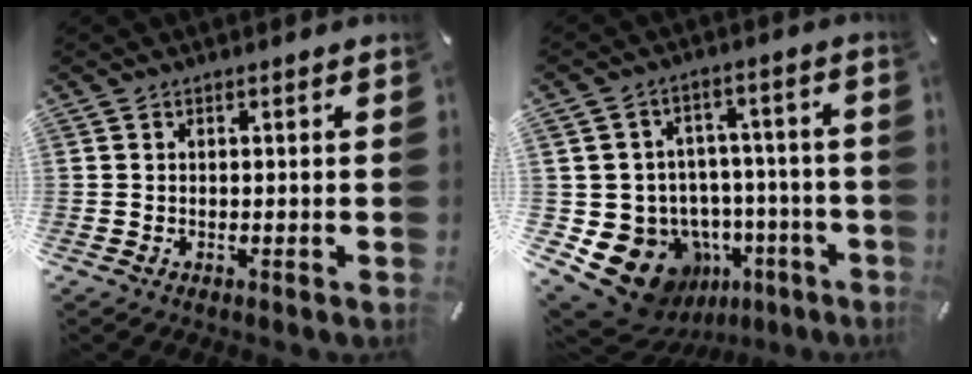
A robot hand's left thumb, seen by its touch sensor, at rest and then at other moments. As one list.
[{"total": 14.0, "force": [-5.6, 11.9, 4.8], "torque": [-0.082, 0.022, -0.069]}]